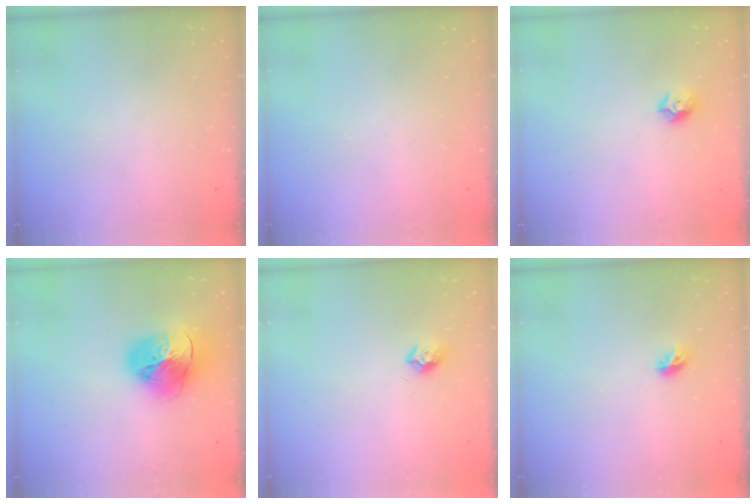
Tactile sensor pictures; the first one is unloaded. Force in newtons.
{"total": 0.0}
{"total": 8.2, "press": 8.1, "slide": 1.0}
{"total": 23.3, "press": 23.2, "slide": 2.4}
{"total": 7.6, "press": 7.6, "slide": 0.7}
{"total": 5.4, "press": 5.2, "slide": 1.4}